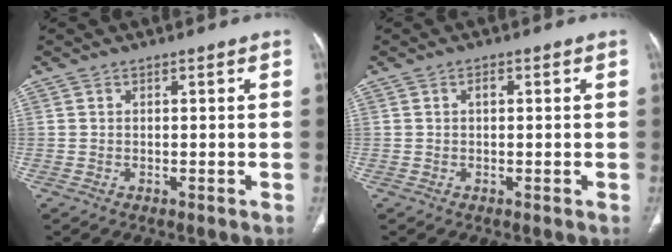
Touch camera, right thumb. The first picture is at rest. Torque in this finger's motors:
{"motor_torque": [1.47, 2.54, 0.54, -0.10, -0.02]}